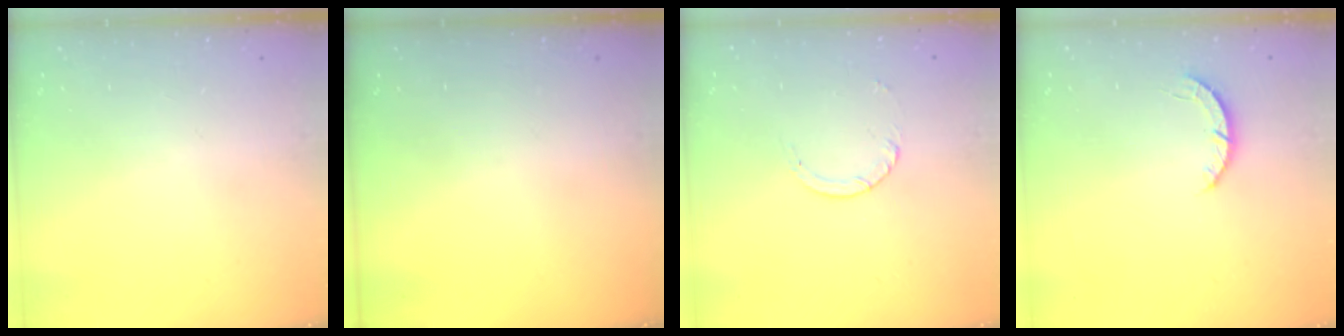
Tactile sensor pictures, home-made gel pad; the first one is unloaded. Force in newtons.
{"total": 0.0}
{"total": 2.5, "press": 2.4, "slide": 0.2}
{"total": 2.8, "press": 2.8, "slide": 0.4}